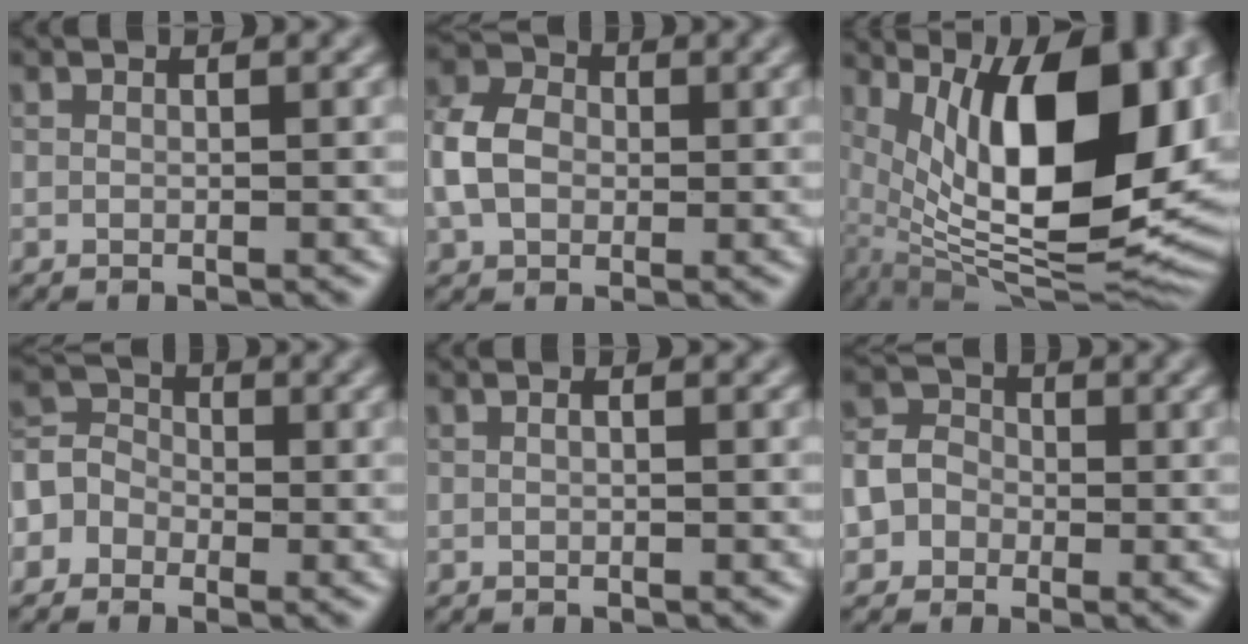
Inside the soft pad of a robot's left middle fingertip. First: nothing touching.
{"total": 5.0, "force": [-0.3, 3.9, 3.1], "torque": [-0.086, 0.008, -0.009]}
{"total": 16.3, "force": [3.8, 7.1, 14.1], "torque": [-0.213, 0.000, 0.082]}
{"total": 2.7, "force": [-1.4, 2.3, 0.5], "torque": [-0.010, 0.006, -0.032]}
{"total": 0.0}
{"total": 3.9, "force": [-1.1, 3.6, 1.2], "torque": [-0.014, 0.006, -0.031]}